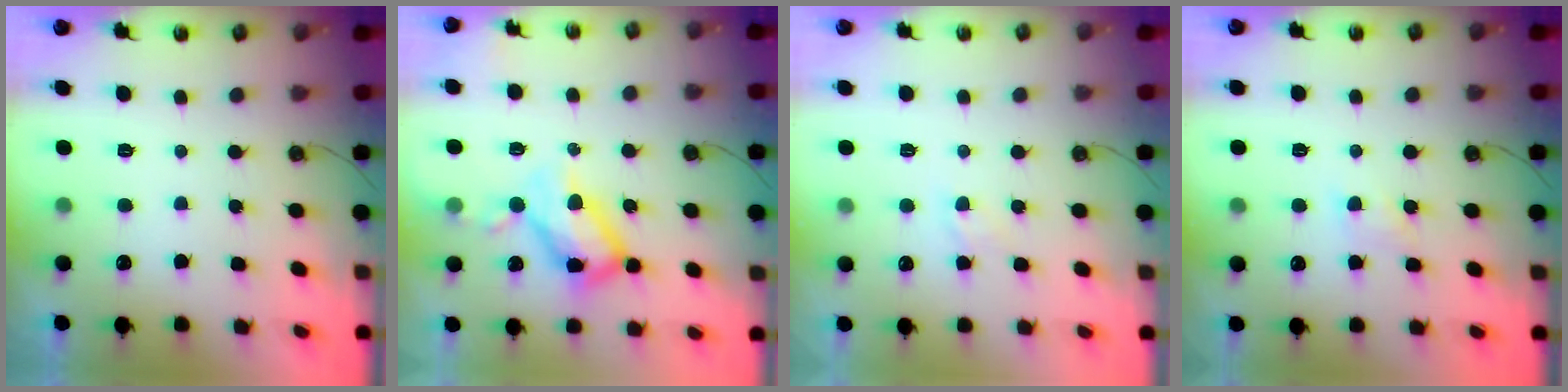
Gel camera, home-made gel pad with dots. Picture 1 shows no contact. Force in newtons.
{"total": 14.0, "press": 13.9, "slide": 1.1}
{"total": 3.9, "press": 3.9, "slide": 0.6}
{"total": 4.4, "press": 4.3, "slide": 0.6}